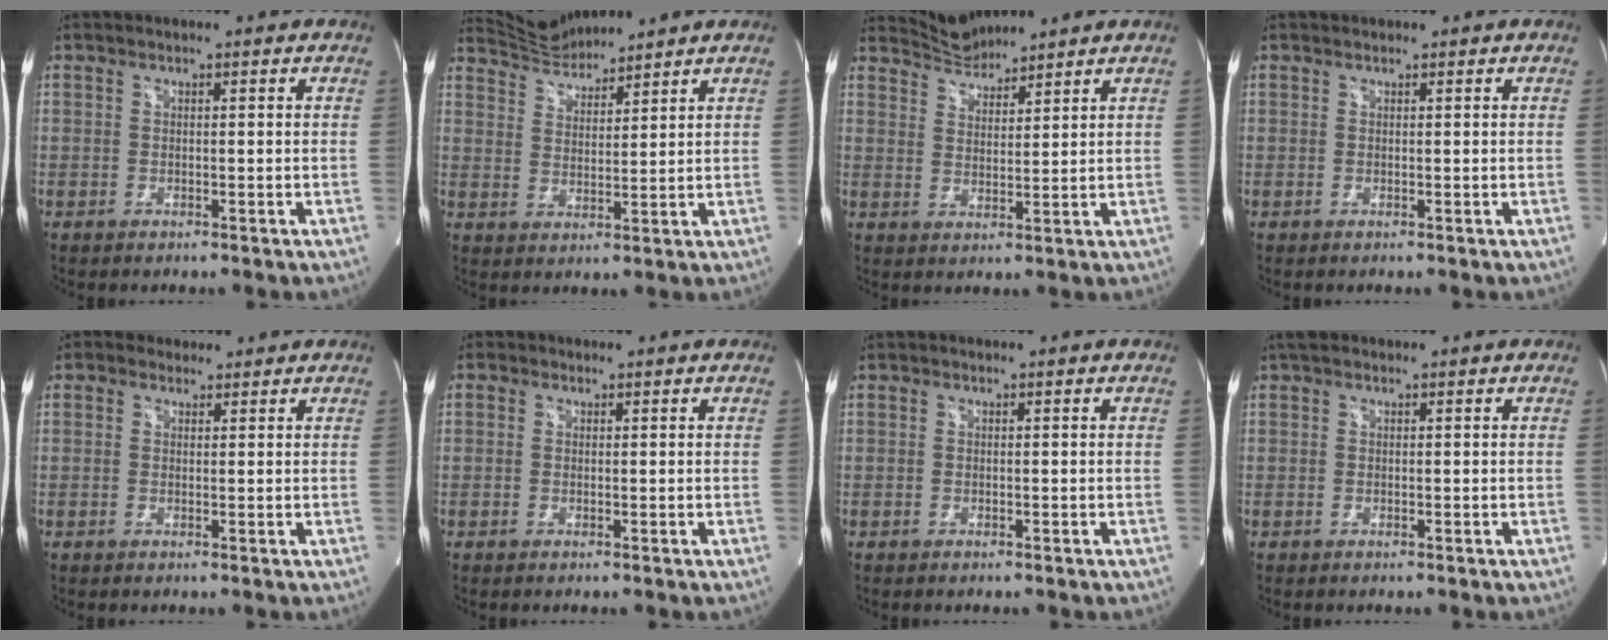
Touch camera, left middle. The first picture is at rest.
{"total": 6.4, "force": [6.3, 0.1, 0.3], "torque": [-0.018, 0.017, 0.127]}
{"total": 4.9, "force": [4.8, 0.2, -0.4], "torque": [0.000, 0.009, 0.096]}
{"total": 0.5, "force": [0.5, 0.1, 0.0], "torque": [-0.010, 0.009, 0.012]}
{"total": 2.3, "force": [1.9, 1.3, 0.1], "torque": [0.001, 0.019, 0.028]}
{"total": 1.2, "force": [-0.4, -0.4, -1.0], "torque": [0.018, -0.011, -0.010]}
{"total": 0.0}
{"total": 1.3, "force": [0.9, 0.5, 0.8], "torque": [-0.020, 0.017, 0.015]}